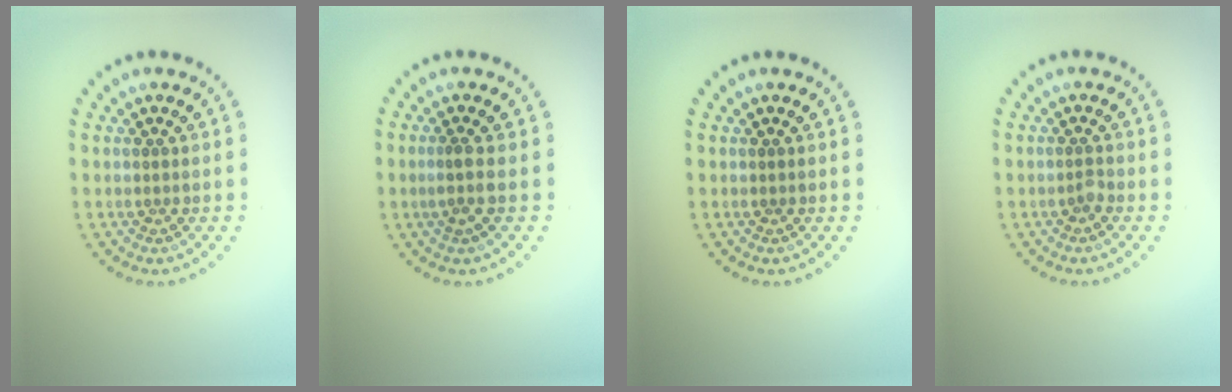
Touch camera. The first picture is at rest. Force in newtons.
{"total": 1.6, "press": 1.2, "slide": 1.0}
{"total": 0.0}
{"total": 0.8, "press": 0.6, "slide": 0.6}